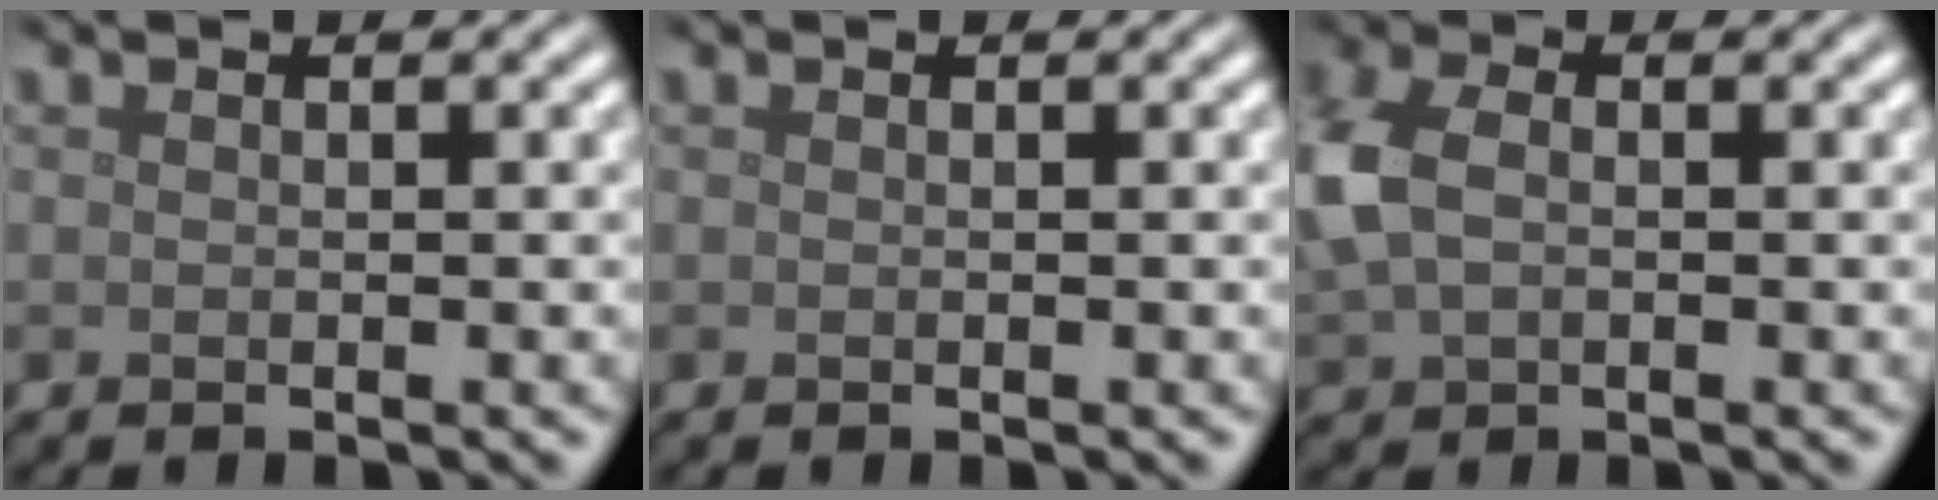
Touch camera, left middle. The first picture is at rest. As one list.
[{"total": 0.0}, {"total": 5.2, "force": [0.3, 3.5, 3.8], "torque": [-0.115, 0.003, 0.002]}]